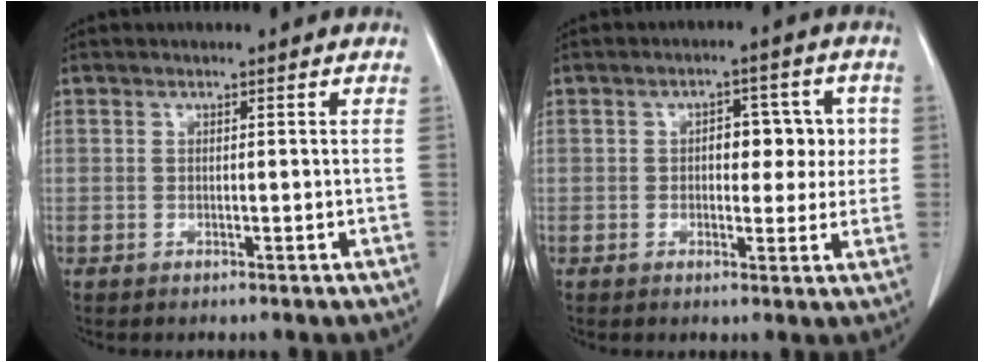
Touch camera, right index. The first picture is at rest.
{"total": 6.3, "force": [0.7, 3.5, 5.2], "torque": [-0.057, 0.022, 0.010]}